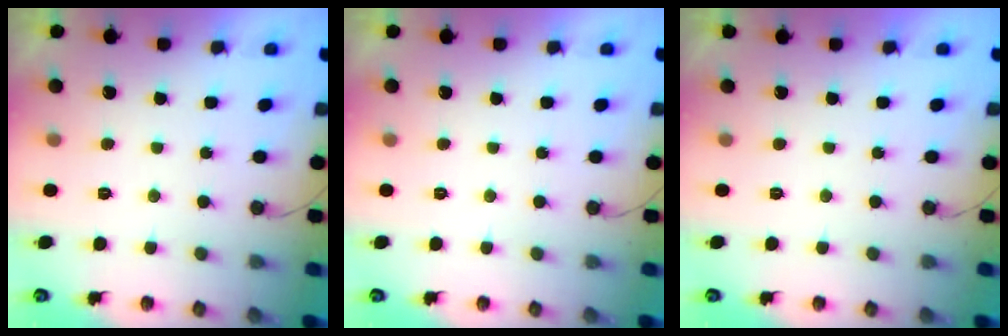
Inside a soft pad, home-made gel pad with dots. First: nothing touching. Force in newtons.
{"total": 0.0}
{"total": 1.8, "press": 1.8, "slide": 0.0}